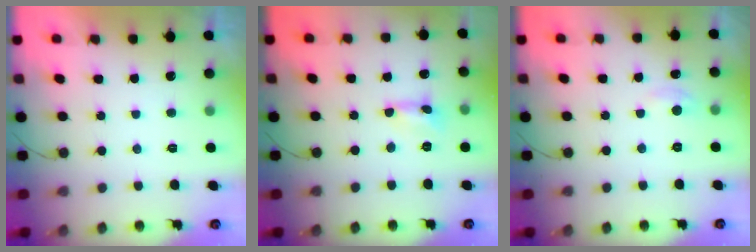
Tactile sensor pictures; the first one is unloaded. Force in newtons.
{"total": 0.6, "press": 0.6, "slide": 0.0}
{"total": 2.5, "press": 2.4, "slide": 0.3}